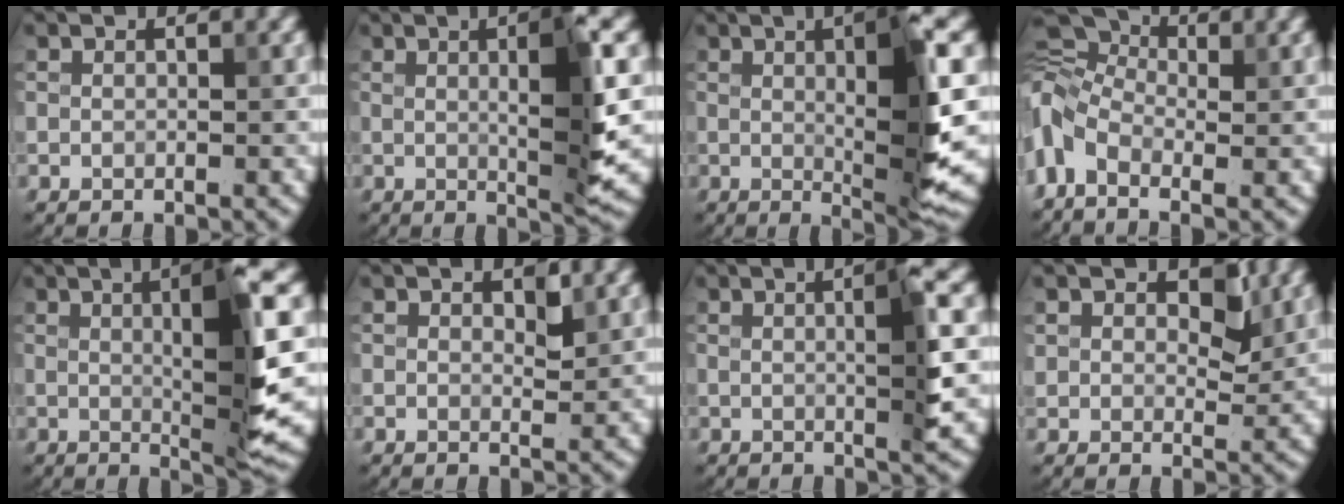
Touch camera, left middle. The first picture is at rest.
{"total": 7.0, "force": [1.1, 1.0, 6.8], "torque": [-0.094, 0.002, 0.019]}
{"total": 9.3, "force": [1.3, 1.5, 9.1], "torque": [-0.123, -0.003, 0.026]}
{"total": 6.5, "force": [-1.4, 3.9, 5.0], "torque": [-0.116, 0.013, -0.056]}
{"total": 8.9, "force": [1.4, 1.2, 8.7], "torque": [-0.117, 0.002, 0.027]}
{"total": 1.1, "force": [0.6, 0.5, 0.8], "torque": [-0.011, -0.004, 0.011]}
{"total": 4.6, "force": [0.6, 0.6, 4.5], "torque": [-0.063, 0.005, 0.007]}
{"total": 3.3, "force": [1.5, 2.3, 1.8], "torque": [-0.036, -0.005, 0.019]}